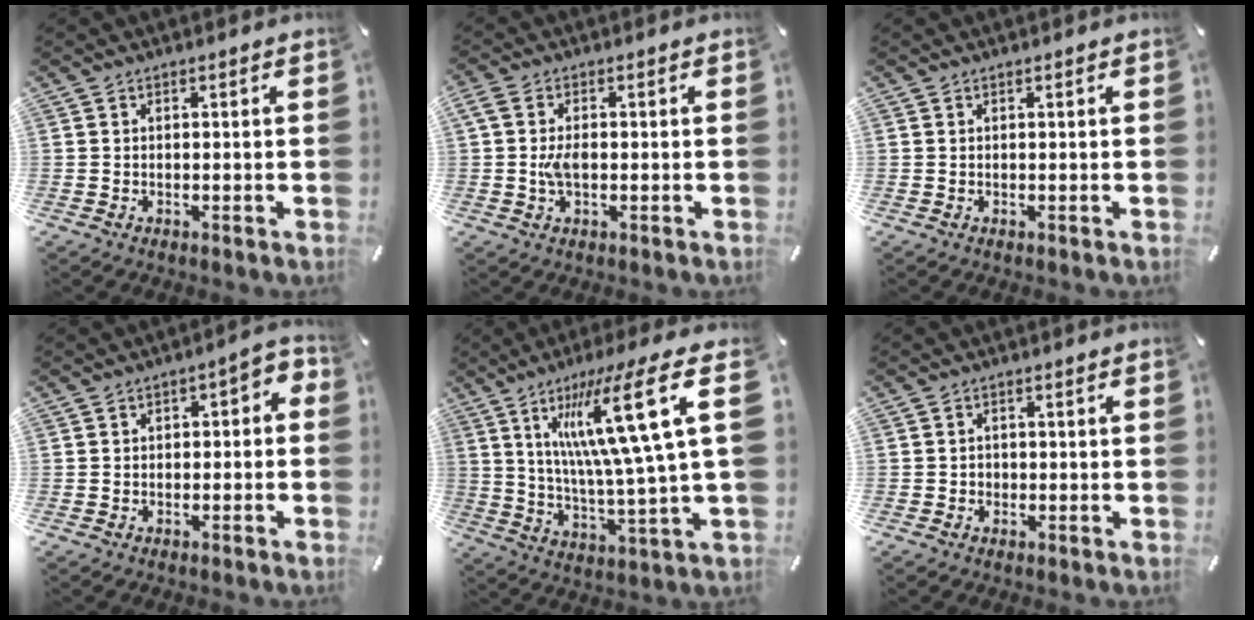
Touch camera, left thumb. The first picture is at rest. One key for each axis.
{"total": 4.1, "fx": -0.2, "fy": 2.2, "fz": 3.5, "tx": -0.086, "ty": -0.004, "tz": -0.009}
{"total": 0.0}
{"total": 3.6, "fx": -1.8, "fy": 2.1, "fz": 2.3, "tx": -0.034, "ty": 0.017, "tz": -0.038}
{"total": 21.8, "fx": 7.8, "fy": 3.2, "fz": 20.1, "tx": -0.349, "ty": -0.032, "tz": 0.100}
{"total": 1.6, "fx": -0.6, "fy": 1.5, "fz": 0.4, "tx": -0.009, "ty": 0.006, "tz": -0.014}